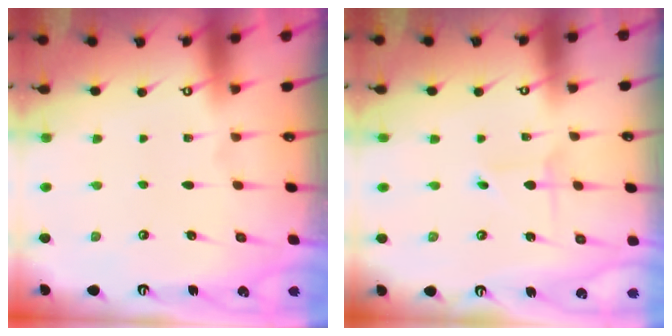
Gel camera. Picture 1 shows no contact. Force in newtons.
{"total": 0.9, "press": 0.9, "slide": 0.0}